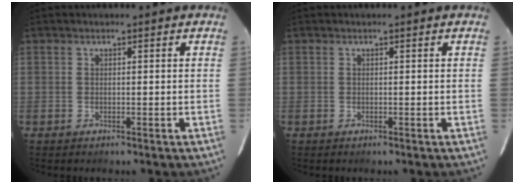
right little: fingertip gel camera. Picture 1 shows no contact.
{"total": 0.0}